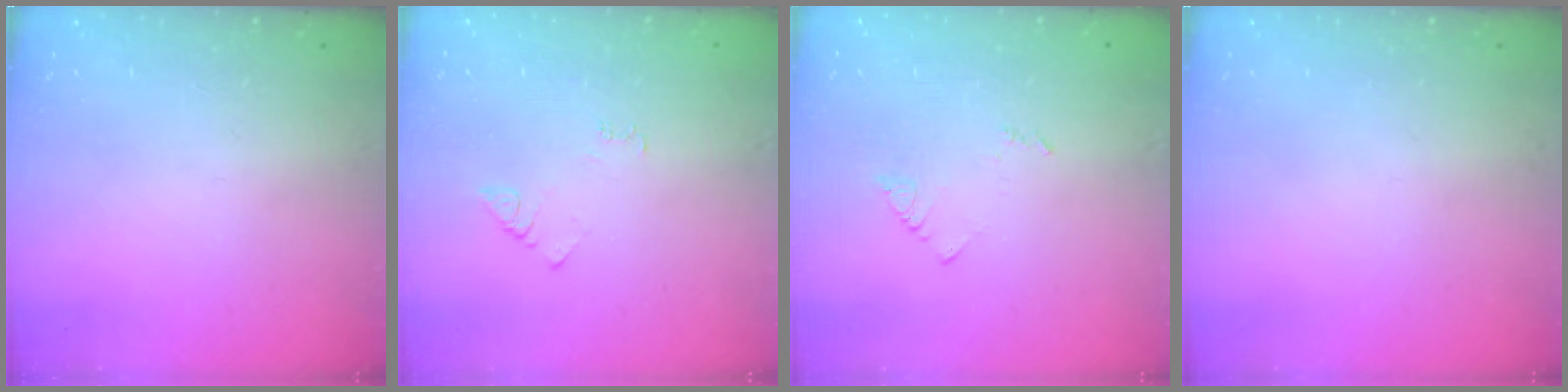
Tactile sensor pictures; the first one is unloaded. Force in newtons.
{"total": 3.2, "press": 3.2, "slide": 0.4}
{"total": 3.7, "press": 3.7, "slide": 0.3}
{"total": 0.0}